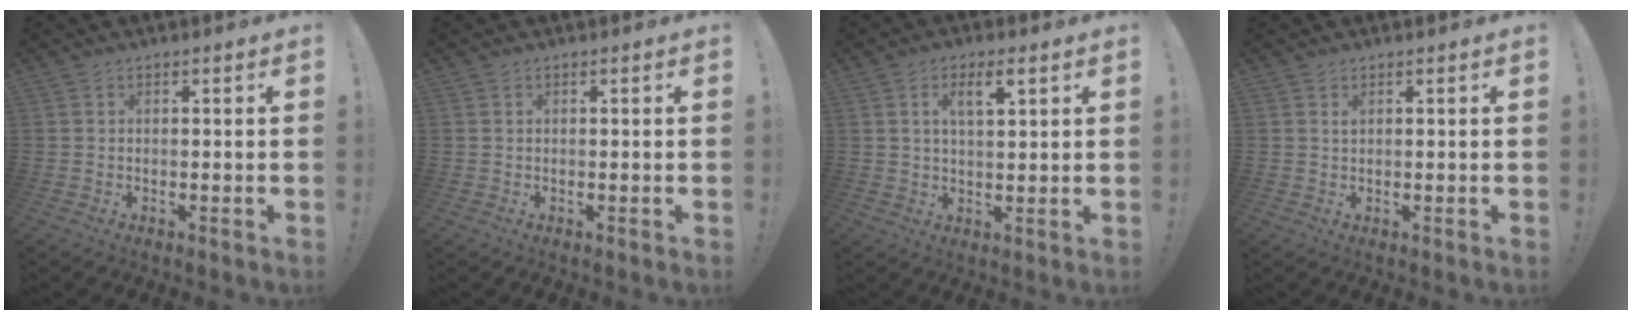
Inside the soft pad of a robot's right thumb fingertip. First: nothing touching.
{"total": 0.0}
{"total": 6.1, "force": [2.6, 2.1, 5.1], "torque": [-0.085, -0.001, 0.041]}
{"total": 0.7, "force": [0.4, 0.2, 0.5], "torque": [-0.006, -0.001, 0.007]}